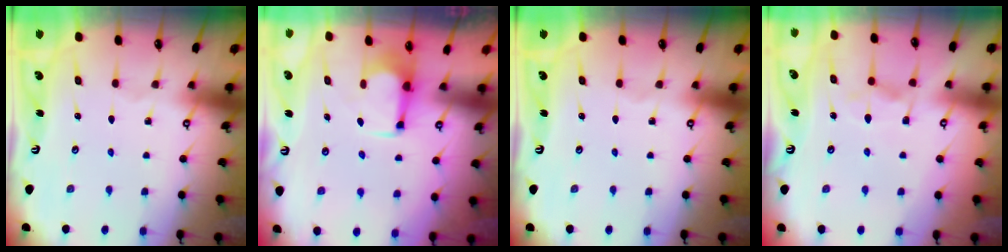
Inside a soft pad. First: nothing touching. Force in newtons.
{"total": 2.4, "press": 2.2, "slide": 0.8}
{"total": 0.0}
{"total": 1.4, "press": 0.3, "slide": 1.3}